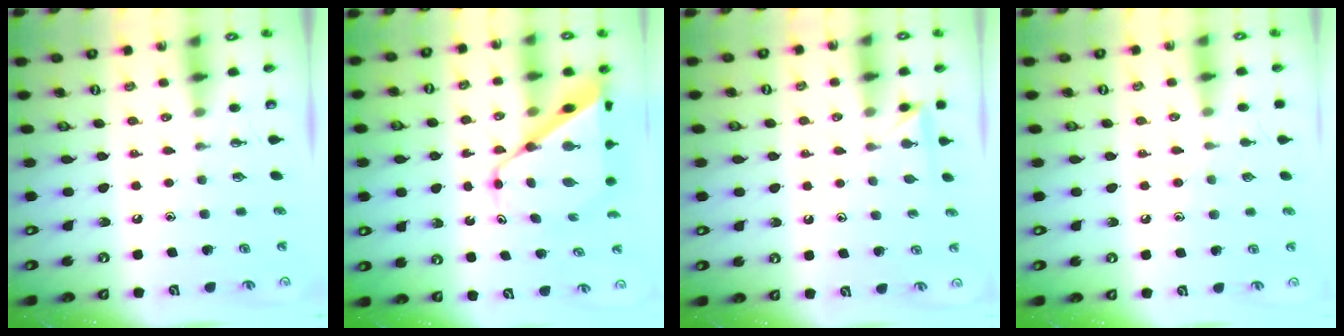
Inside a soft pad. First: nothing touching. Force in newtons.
{"total": 11.4, "press": 11.4, "slide": 1.0}
{"total": 2.9, "press": 2.9, "slide": 0.3}
{"total": 7.7, "press": 7.7, "slide": 0.7}